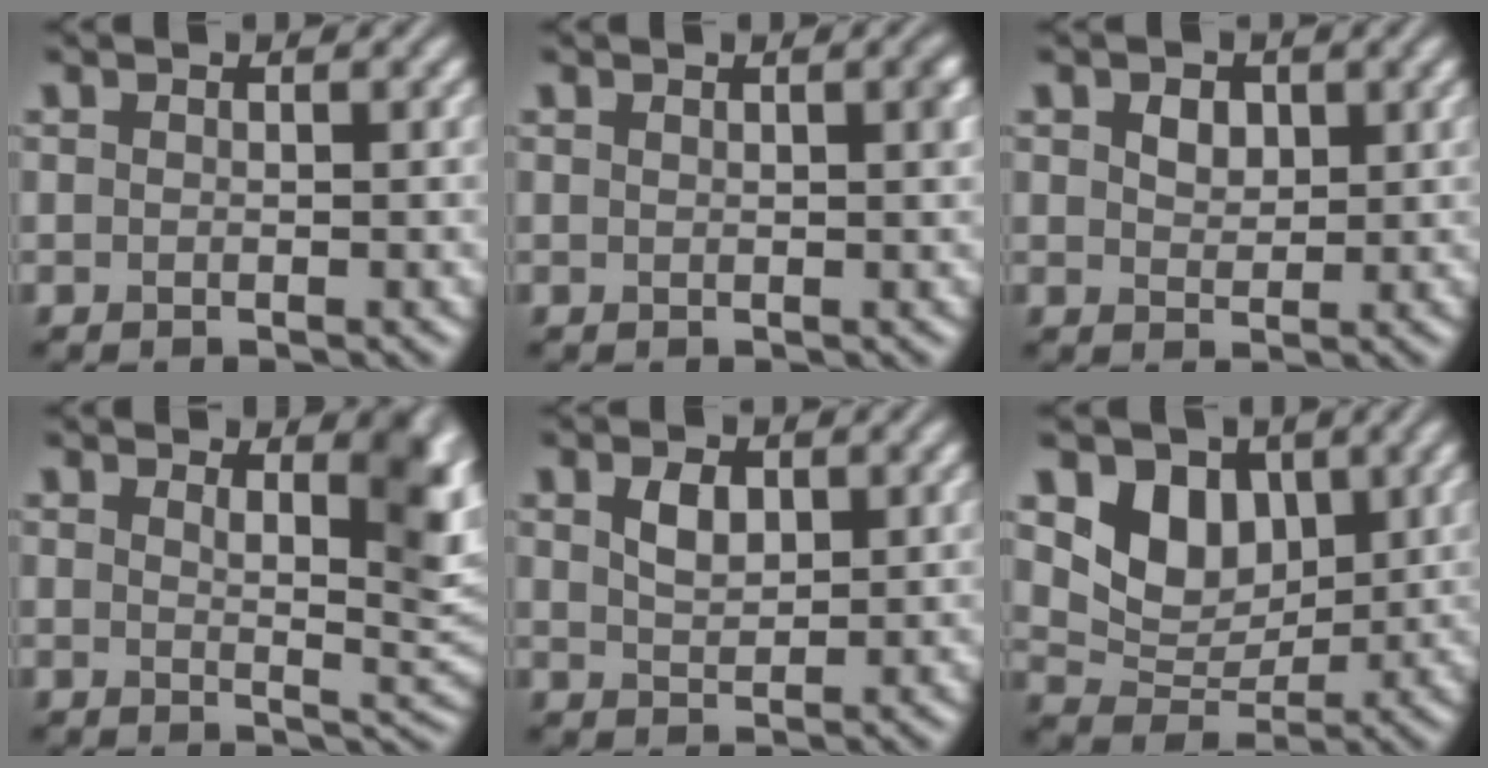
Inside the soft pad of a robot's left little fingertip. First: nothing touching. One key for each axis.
{"total": 1.1, "fx": 0.5, "fy": 0.3, "fz": 1.0, "tx": -0.012, "ty": 0.002, "tz": 0.008}
{"total": 2.0, "fx": 0.9, "fy": 1.4, "fz": 1.1, "tx": -0.024, "ty": 0.001, "tz": 0.016}
{"total": 5.6, "fx": 2.8, "fy": 1.8, "fz": 4.4, "tx": -0.045, "ty": -0.005, "tz": 0.040}
{"total": 2.4, "fx": 1.0, "fy": 1.4, "fz": 1.6, "tx": -0.037, "ty": 0.001, "tz": 0.022}
{"total": 5.1, "fx": 2.1, "fy": 3.8, "fz": 2.7, "tx": -0.052, "ty": -0.012, "tz": 0.033}